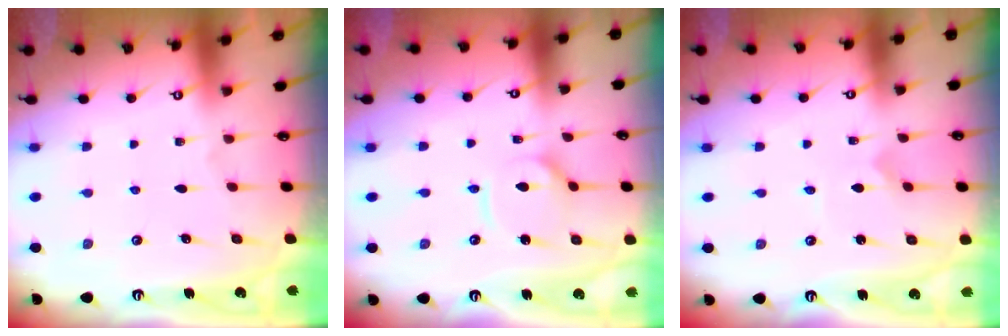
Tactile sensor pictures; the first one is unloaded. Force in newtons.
{"total": 7.2, "press": 7.2, "slide": 0.8}
{"total": 1.2, "press": 1.2, "slide": 0.1}